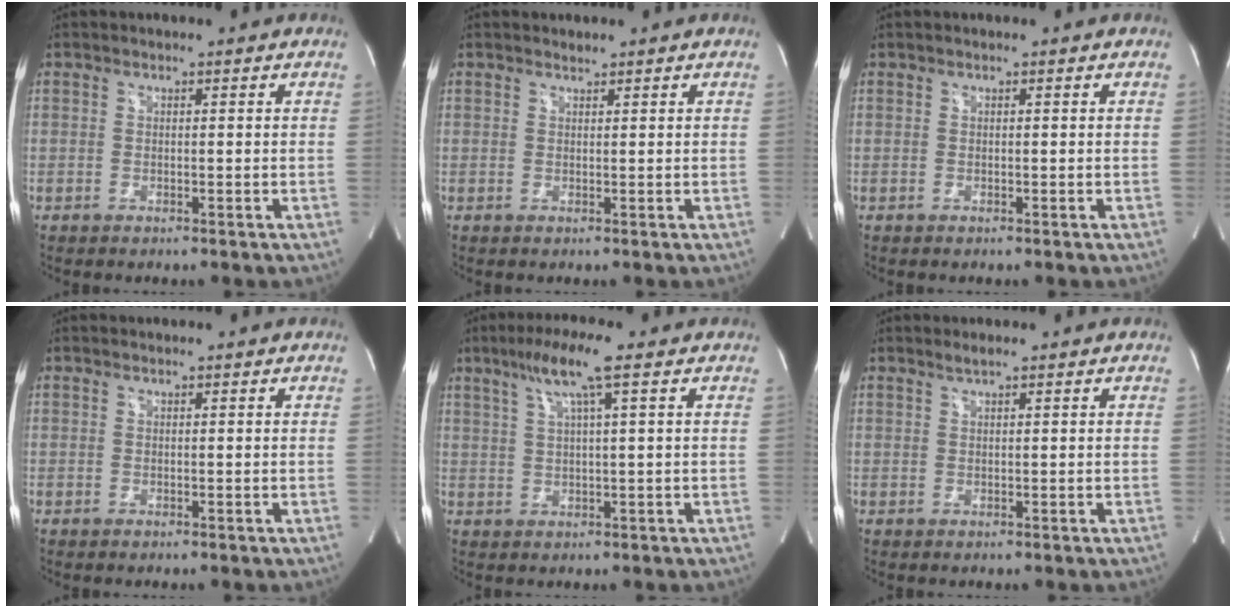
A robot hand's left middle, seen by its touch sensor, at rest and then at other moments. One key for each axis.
{"total": 0.6, "fx": 0.6, "fy": 0.1, "fz": 0.0, "tx": -0.009, "ty": 0.001, "tz": 0.013}
{"total": 0.0}
{"total": 0.0}
{"total": 7.0, "fx": 3.6, "fy": -0.5, "fz": 5.9, "tx": -0.115, "ty": 0.014, "tz": 0.068}
{"total": 1.1, "fx": 0.9, "fy": -0.1, "fz": 0.6, "tx": -0.015, "ty": 0.004, "tz": 0.020}